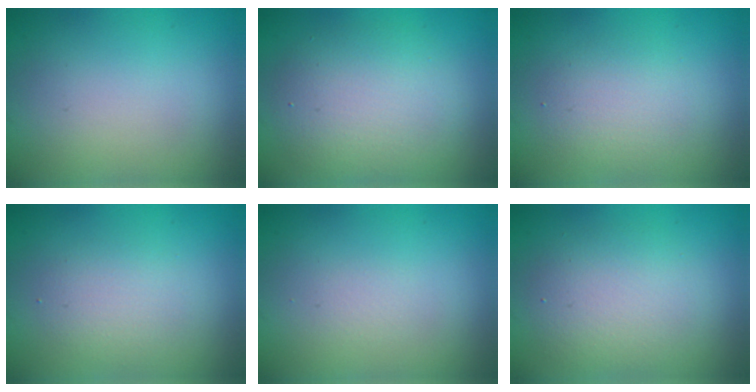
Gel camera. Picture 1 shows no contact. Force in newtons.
{"total": 5.6, "press": 5.6, "slide": 0.2}
{"total": 2.6, "press": 2.6, "slide": 0.2}
{"total": 2.2, "press": 2.2, "slide": 0.1}
{"total": 0.6, "press": 0.6, "slide": 0.1}
{"total": 4.0, "press": 4.0, "slide": 0.3}